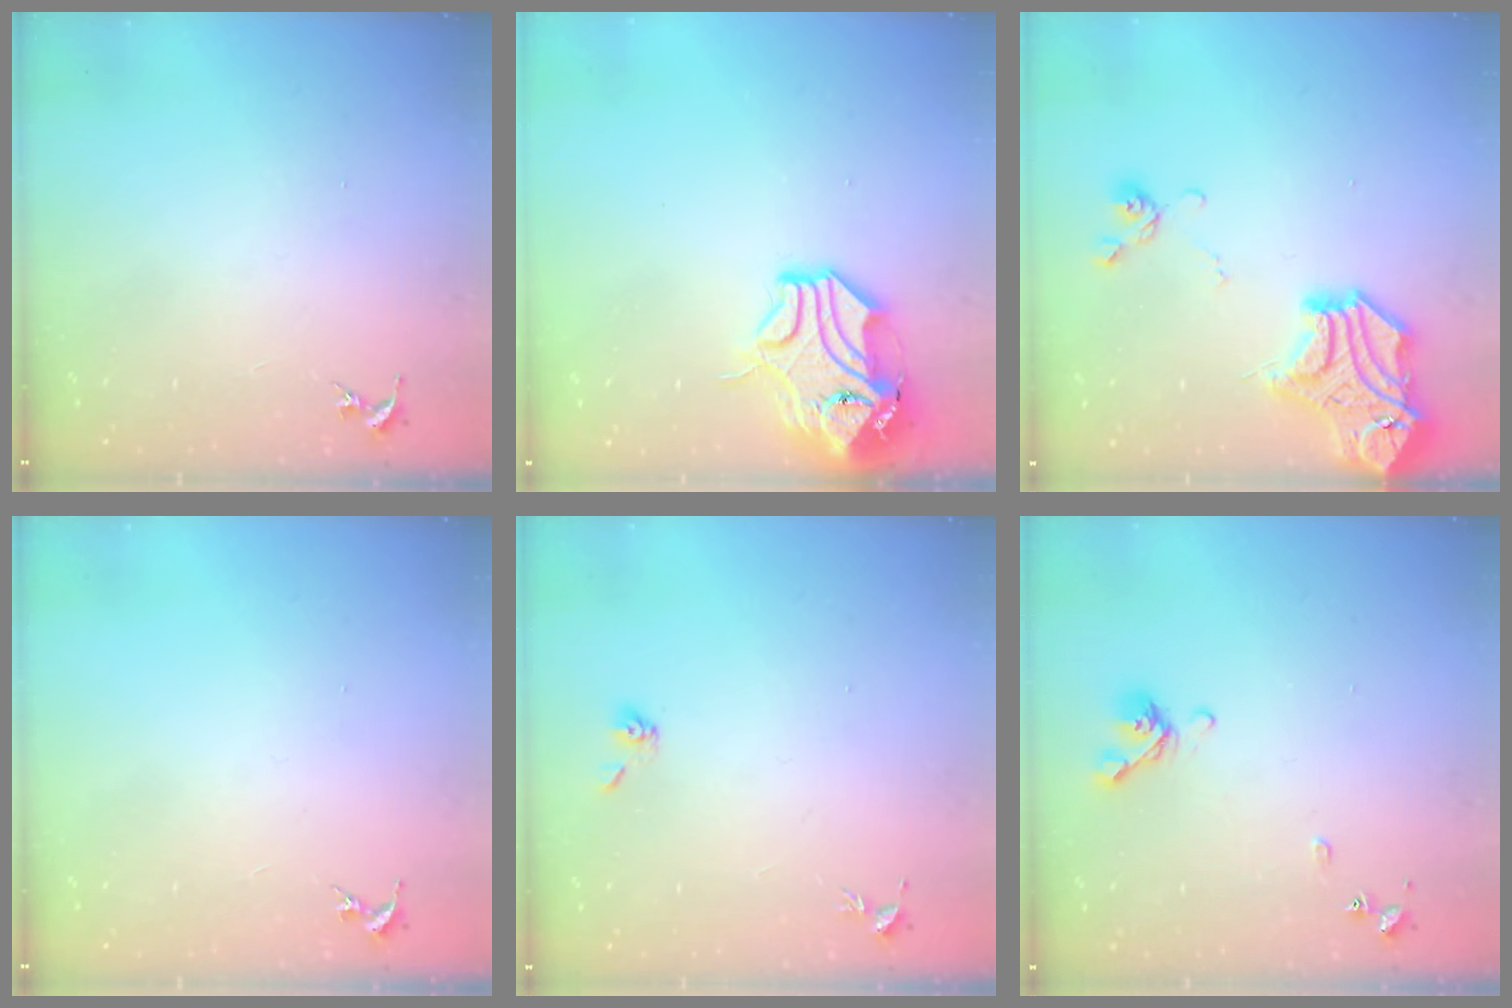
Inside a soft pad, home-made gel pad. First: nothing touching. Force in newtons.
{"total": 13.7, "press": 13.5, "slide": 1.8}
{"total": 18.9, "press": 18.7, "slide": 2.7}
{"total": 0.0}
{"total": 5.3, "press": 5.2, "slide": 1.1}
{"total": 8.6, "press": 8.4, "slide": 1.4}